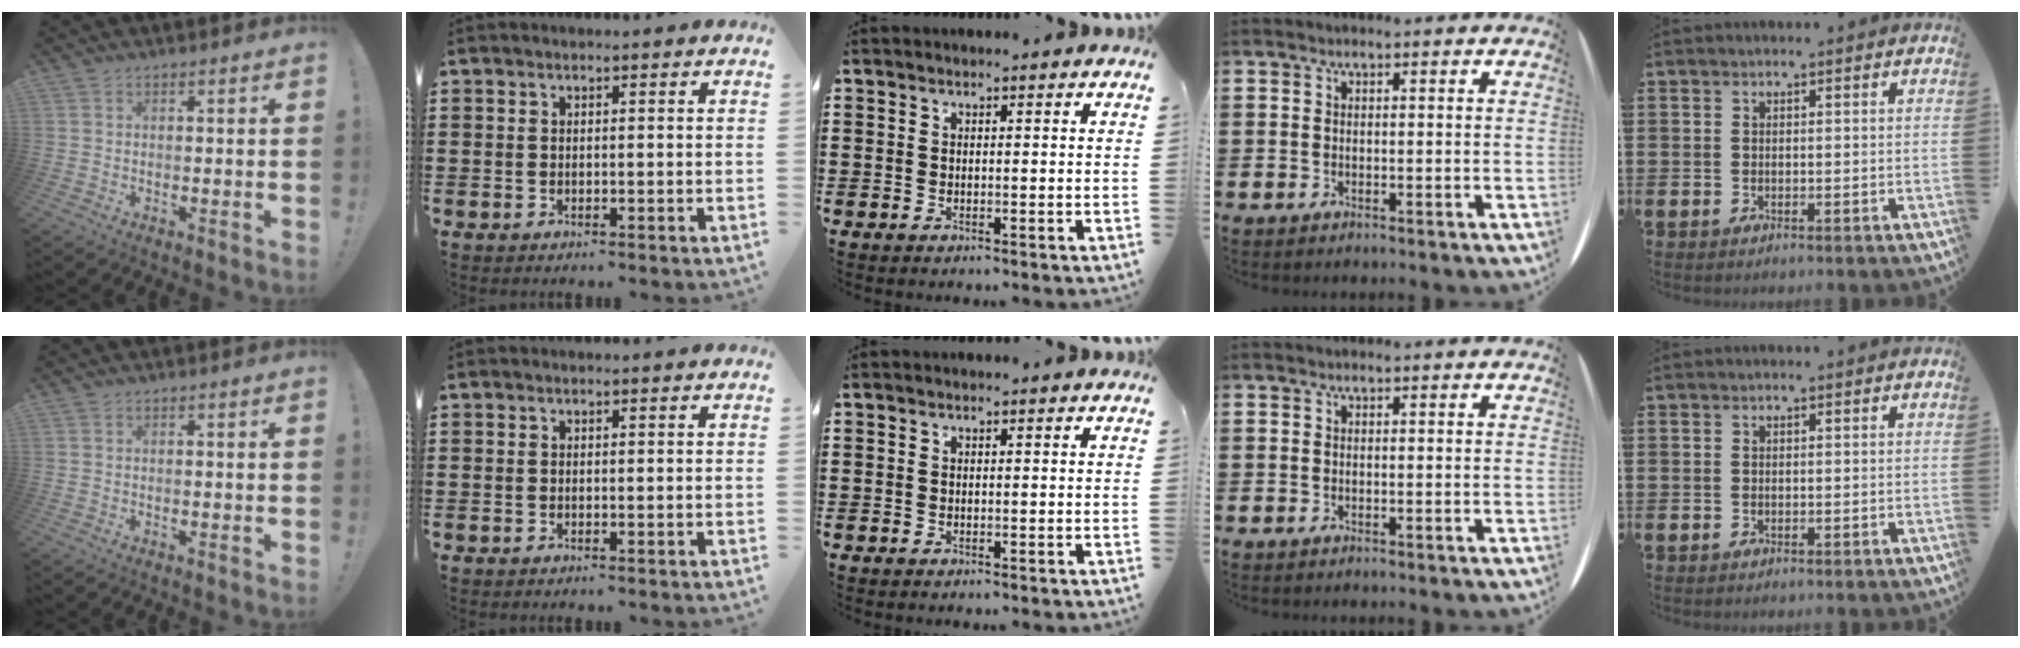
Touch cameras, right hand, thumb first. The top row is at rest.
{}